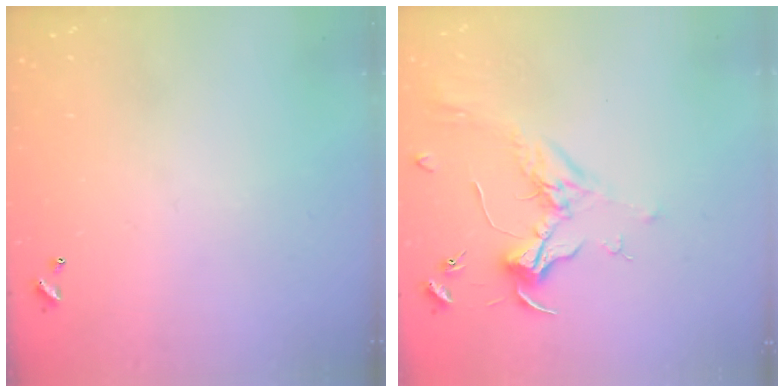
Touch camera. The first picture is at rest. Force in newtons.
{"total": 1.9, "press": 1.7, "slide": 0.7}